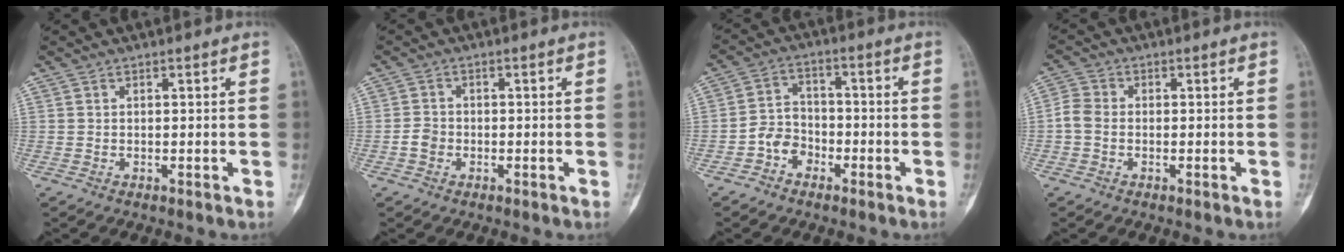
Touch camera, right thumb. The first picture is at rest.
{"total": 2.4, "force": [-0.9, 1.9, 1.1], "torque": [-0.016, 0.009, -0.020]}
{"total": 5.8, "force": [-2.8, 4.6, 2.1], "torque": [-0.011, 0.030, -0.059]}
{"total": 3.6, "force": [-0.7, 2.8, 2.1], "torque": [-0.045, 0.009, -0.021]}